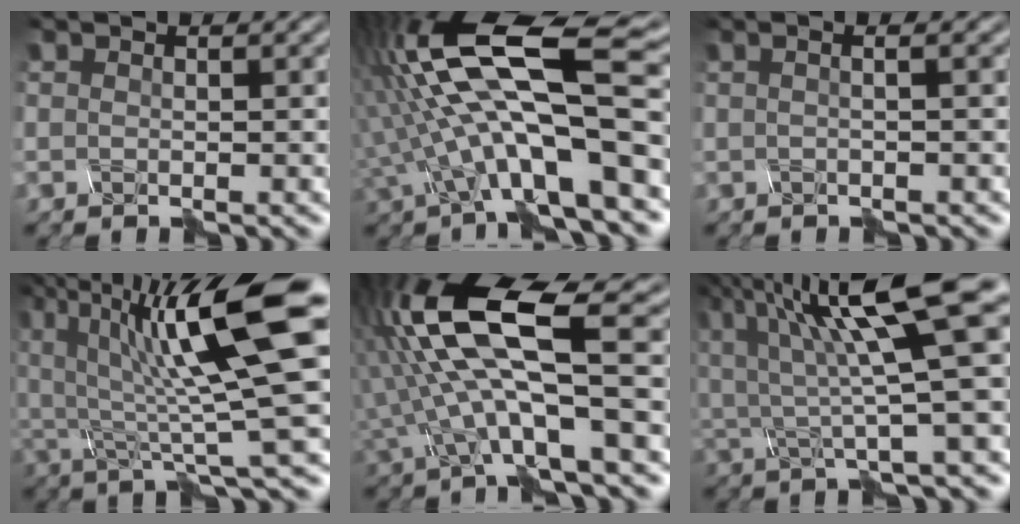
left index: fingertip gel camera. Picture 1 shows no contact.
{"total": 11.4, "force": [-2.1, 2.3, 11.0], "torque": [-0.234, -0.001, -0.007]}
{"total": 1.2, "force": [-0.2, 0.1, 1.2], "torque": [-0.023, -0.002, -0.003]}
{"total": 9.6, "force": [2.6, 0.5, 9.2], "torque": [-0.175, -0.017, 0.082]}
{"total": 9.2, "force": [-1.7, 2.0, 8.8], "torque": [-0.206, -0.007, 0.006]}
{"total": 7.7, "force": [2.1, 0.5, 7.4], "torque": [-0.163, -0.019, 0.074]}